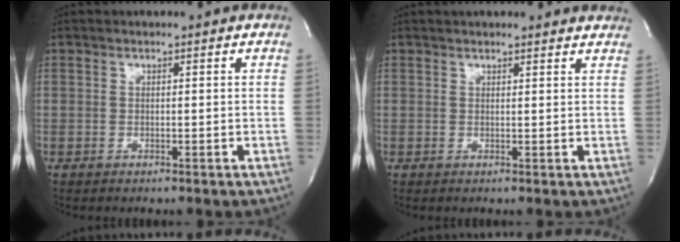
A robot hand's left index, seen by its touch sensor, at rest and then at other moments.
{"total": 9.2, "force": [8.6, 1.9, 2.6], "torque": [-0.022, 0.018, 0.086]}